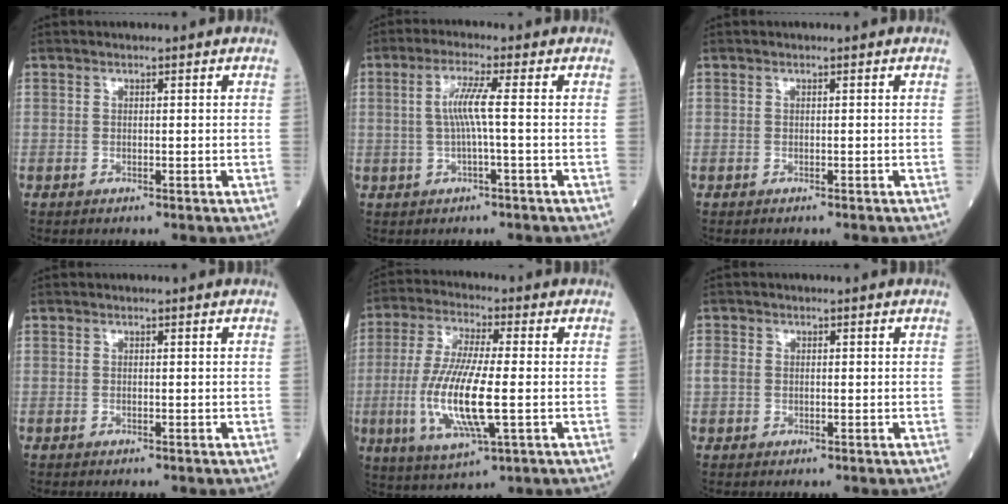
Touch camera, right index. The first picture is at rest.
{"total": 4.5, "force": [0.0, -0.6, 4.5], "torque": [-0.092, 0.007, 0.002]}
{"total": 1.0, "force": [-0.9, -0.1, 0.4], "torque": [-0.006, 0.000, -0.011]}
{"total": 0.0}
{"total": 13.2, "force": [-2.3, 2.1, 12.9], "torque": [-0.270, -0.016, -0.042]}
{"total": 1.8, "force": [-0.1, 1.4, 1.1], "torque": [-0.034, 0.012, 0.000]}